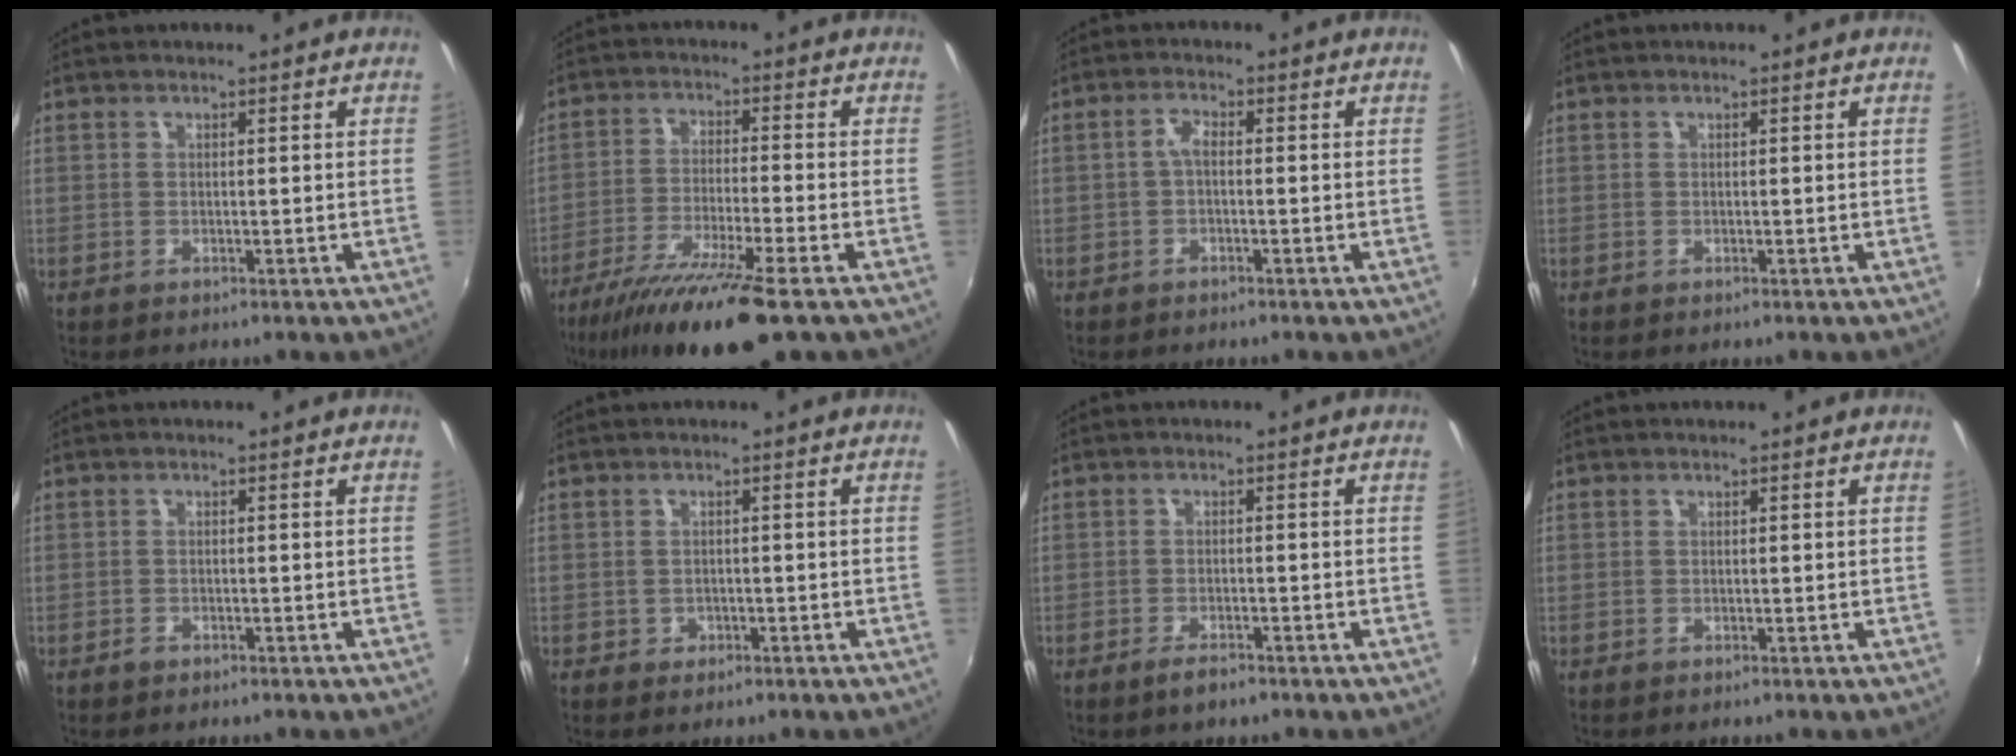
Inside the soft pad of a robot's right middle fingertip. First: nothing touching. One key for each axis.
{"total": 14.3, "fx": -10.2, "fy": 0.7, "fz": 10.0, "tx": -0.202, "ty": -0.040, "tz": -0.177}
{"total": 1.8, "fx": -0.6, "fy": 0.8, "fz": 1.6, "tx": -0.033, "ty": 0.006, "tz": -0.012}
{"total": 0.0}
{"total": 0.9, "fx": -0.7, "fy": 0.5, "fz": 0.2, "tx": -0.005, "ty": 0.000, "tz": -0.011}
{"total": 1.8, "fx": -0.6, "fy": 1.6, "fz": 0.5, "tx": -0.009, "ty": -0.003, "tz": -0.008}
{"total": 2.6, "fx": -2.0, "fy": 0.8, "fz": 1.6, "tx": -0.038, "ty": -0.005, "tz": -0.039}
{"total": 0.0}